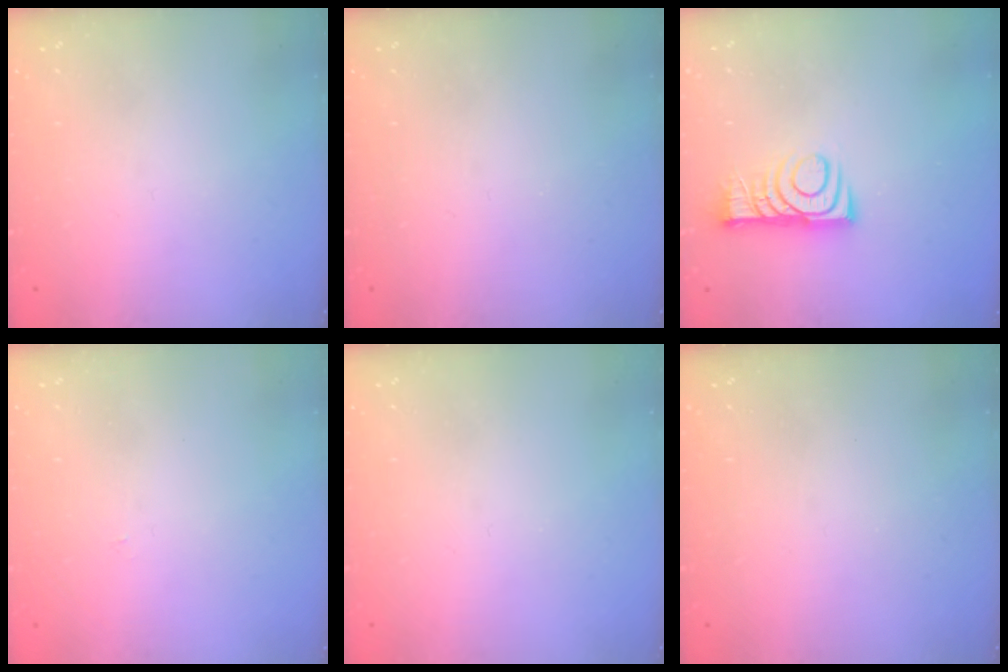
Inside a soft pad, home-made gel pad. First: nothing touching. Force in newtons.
{"total": 0.0}
{"total": 8.7, "press": 8.7, "slide": 0.8}
{"total": 2.2, "press": 2.2, "slide": 0.3}
{"total": 0.0}
{"total": 0.0}